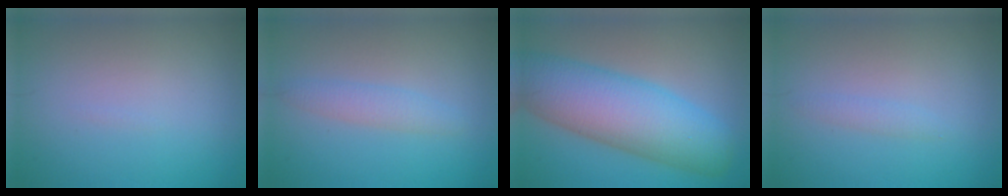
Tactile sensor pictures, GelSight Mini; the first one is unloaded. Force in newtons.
{"total": 1.9, "press": 1.9, "slide": 0.0}
{"total": 9.9, "press": 9.9, "slide": 0.4}
{"total": 0.9, "press": 0.9, "slide": 0.1}